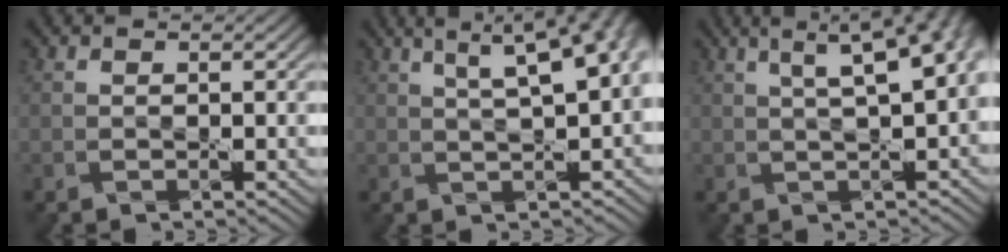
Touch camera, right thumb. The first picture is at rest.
{"total": 10.9, "force": [4.0, 3.6, 9.5], "torque": [-0.111, 0.045, 0.041]}
{"total": 9.7, "force": [3.0, 3.2, 8.7], "torque": [-0.091, 0.039, 0.025]}